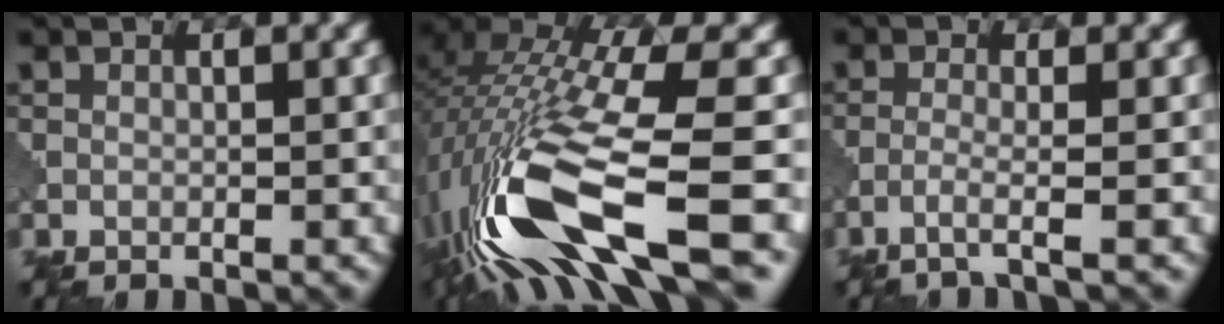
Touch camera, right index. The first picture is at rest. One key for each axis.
{"total": 14.8, "fx": -4.5, "fy": 5.1, "fz": 13.2, "tx": -0.278, "ty": -0.012, "tz": -0.071}
{"total": 2.2, "fx": -1.4, "fy": 0.2, "fz": 1.8, "tx": -0.029, "ty": 0.002, "tz": -0.044}